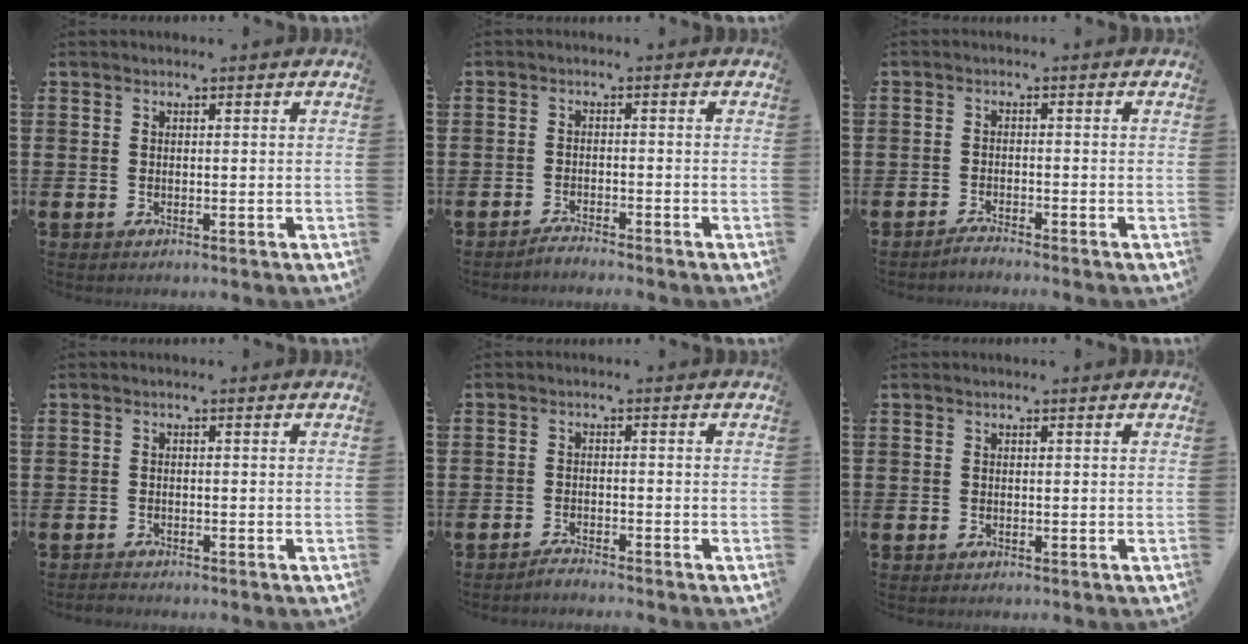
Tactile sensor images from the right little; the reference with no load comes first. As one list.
[{"total": 1.6, "force": [-1.6, -0.2, 0.1], "torque": [-0.004, 0.003, -0.033]}, {"total": 1.5, "force": [-1.4, -0.1, 0.3], "torque": [-0.006, -0.001, -0.027]}, {"total": 0.8, "force": [-0.8, 0.1, 0.0], "torque": [-0.002, -0.002, -0.016]}, {"total": 1.6, "force": [-1.5, -0.1, 0.1], "torque": [-0.004, 0.003, -0.031]}, {"total": 0.0}]